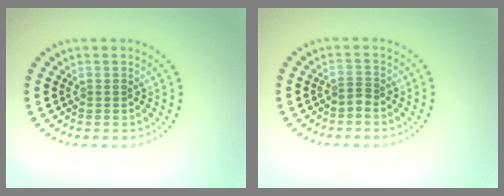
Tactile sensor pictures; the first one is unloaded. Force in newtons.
{"total": 0.9, "press": 0.5, "slide": 0.7}